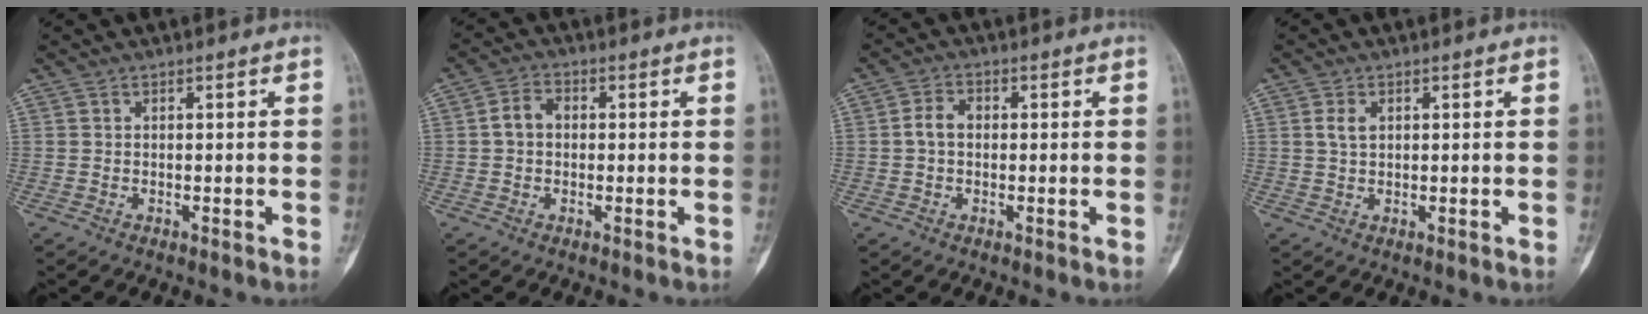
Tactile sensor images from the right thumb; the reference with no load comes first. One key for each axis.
{"total": 3.9, "fx": 0.1, "fy": 3.0, "fz": 2.5, "tx": -0.044, "ty": 0.016, "tz": -0.005}
{"total": 3.4, "fx": -0.1, "fy": 2.4, "fz": 2.4, "tx": -0.044, "ty": 0.013, "tz": -0.006}
{"total": 2.4, "fx": 0.7, "fy": 1.5, "fz": 1.8, "tx": -0.034, "ty": 0.002, "tz": 0.015}